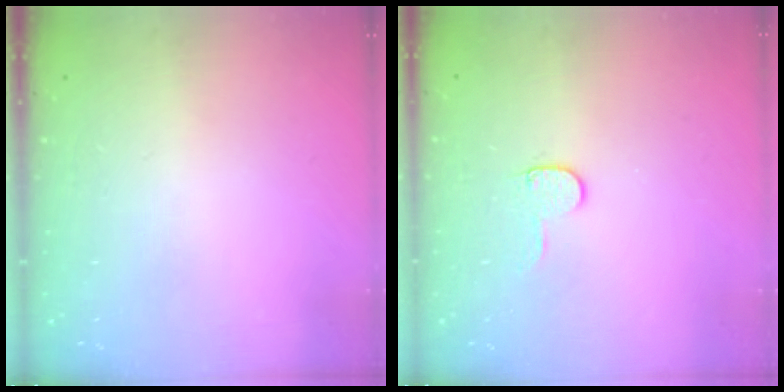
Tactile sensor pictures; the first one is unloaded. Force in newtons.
{"total": 5.5, "press": 5.5, "slide": 0.5}